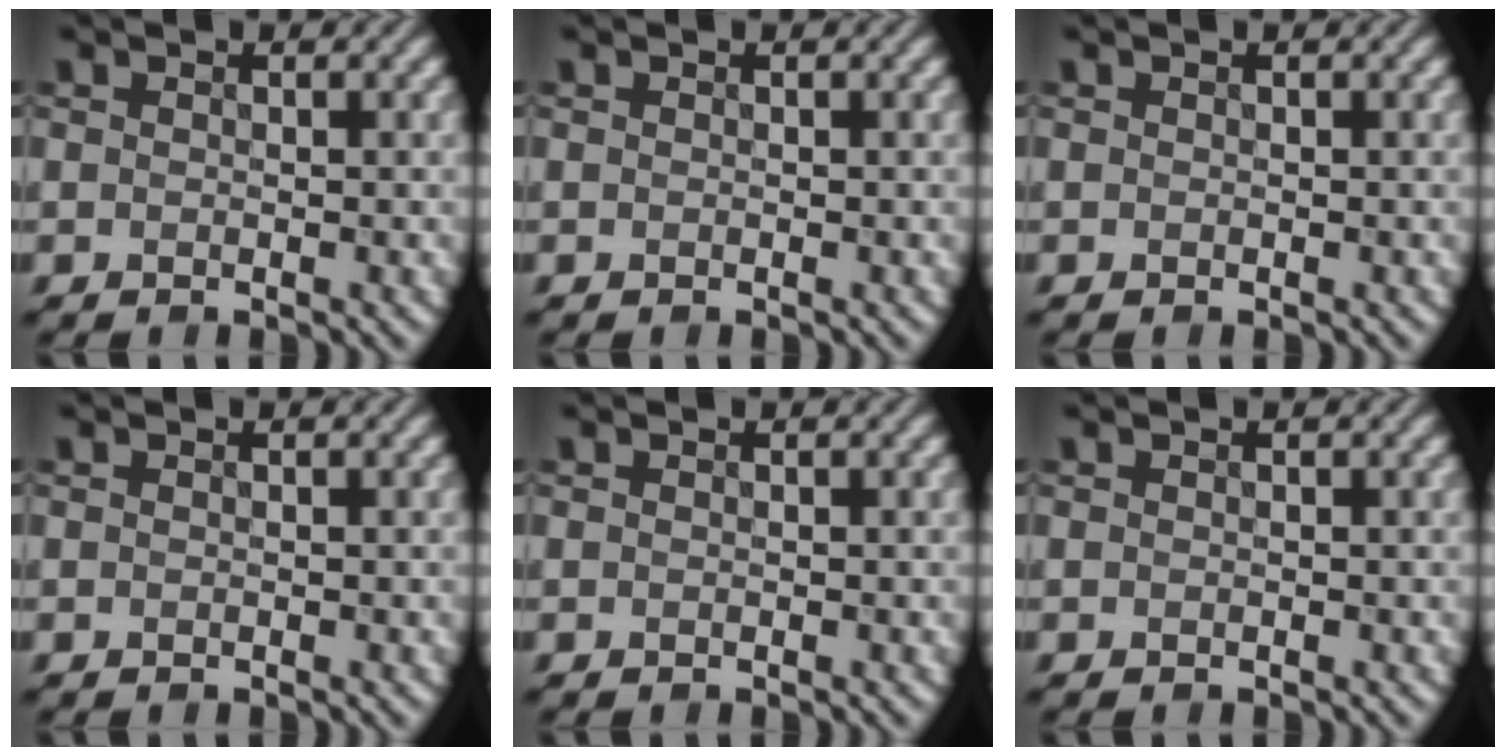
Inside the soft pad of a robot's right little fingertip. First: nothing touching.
{"total": 0.0}
{"total": 0.0}
{"total": 0.0}
{"total": 0.0}
{"total": 0.0}